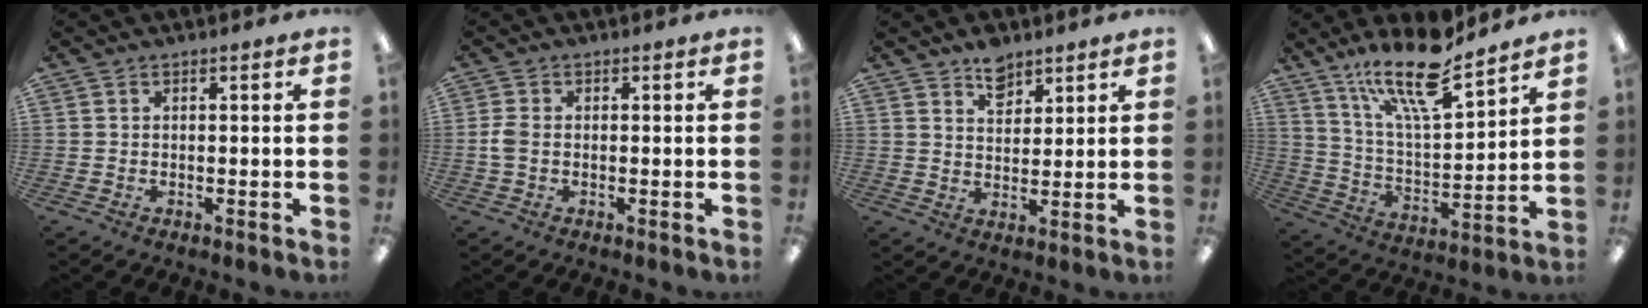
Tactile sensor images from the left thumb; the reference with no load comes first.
{"total": 3.0, "force": [-0.2, 1.9, 2.4], "torque": [-0.059, 0.000, -0.008]}
{"total": 6.1, "force": [4.6, 3.4, 2.0], "torque": [-0.019, -0.026, 0.082]}
{"total": 18.8, "force": [14.3, 4.8, 11.1], "torque": [-0.200, -0.083, 0.241]}